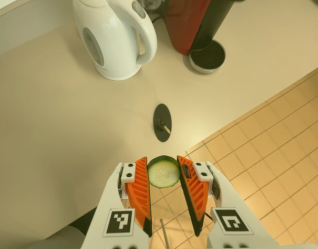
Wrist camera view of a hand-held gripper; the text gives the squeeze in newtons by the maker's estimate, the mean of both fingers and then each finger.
{"total": 9.5, "left": 9.4, "right": 9.5}